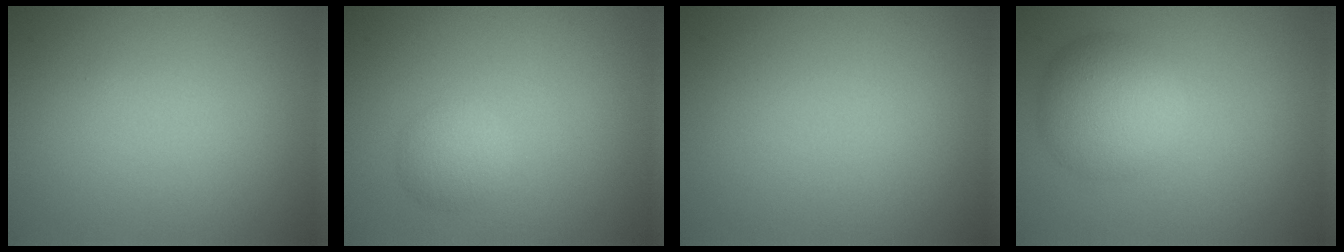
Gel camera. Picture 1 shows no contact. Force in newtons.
{"total": 2.0, "press": 2.0, "slide": 0.1}
{"total": 0.0}
{"total": 5.2, "press": 5.2, "slide": 0.2}